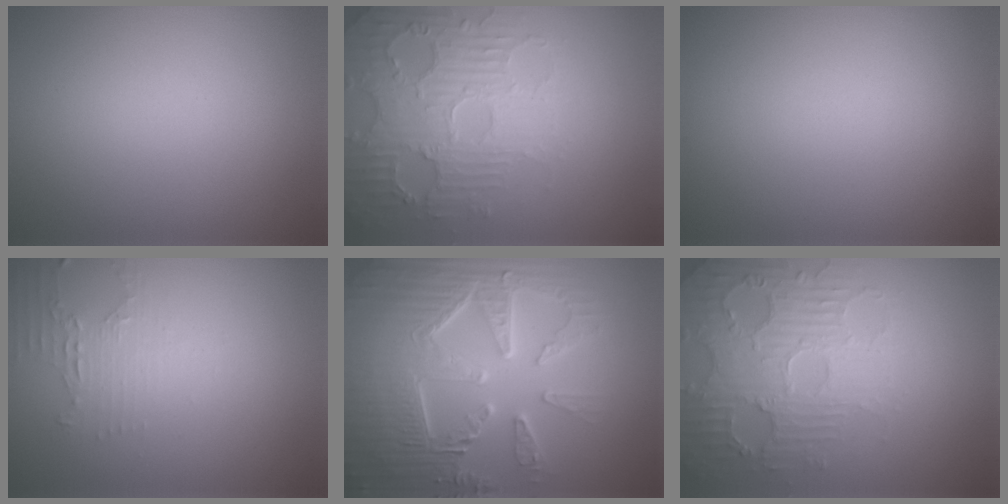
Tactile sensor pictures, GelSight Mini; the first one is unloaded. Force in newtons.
{"total": 4.8, "press": 4.5, "slide": 1.5}
{"total": 0.0}
{"total": 2.0, "press": 1.4, "slide": 1.5}
{"total": 10.1, "press": 6.8, "slide": 7.5}
{"total": 4.8, "press": 4.5, "slide": 1.5}